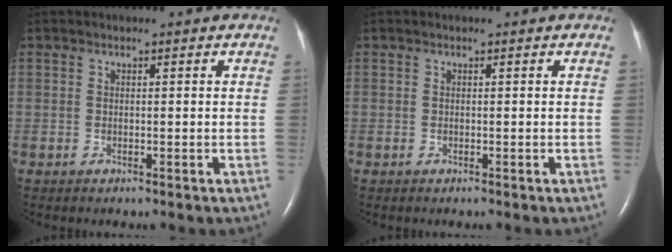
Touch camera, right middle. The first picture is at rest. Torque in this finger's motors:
{"motor_torque": [0.18, -0.15, -0.02, 0.00]}